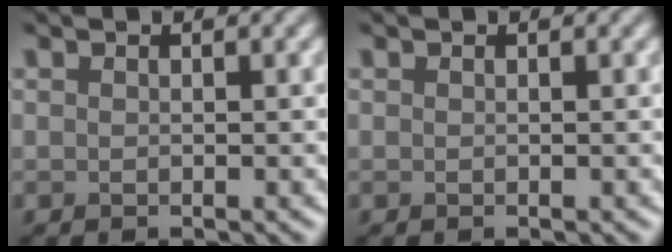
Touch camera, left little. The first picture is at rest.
{"total": 0.0}